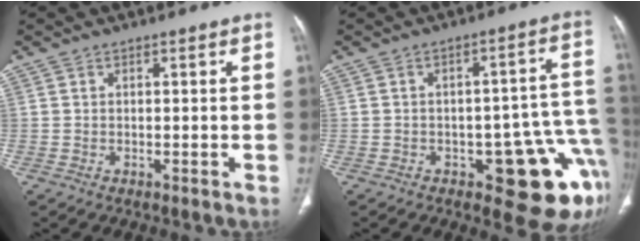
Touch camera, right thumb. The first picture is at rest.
{"total": 14.7, "force": [-5.8, 6.0, 12.1], "torque": [-0.082, 0.040, -0.061]}